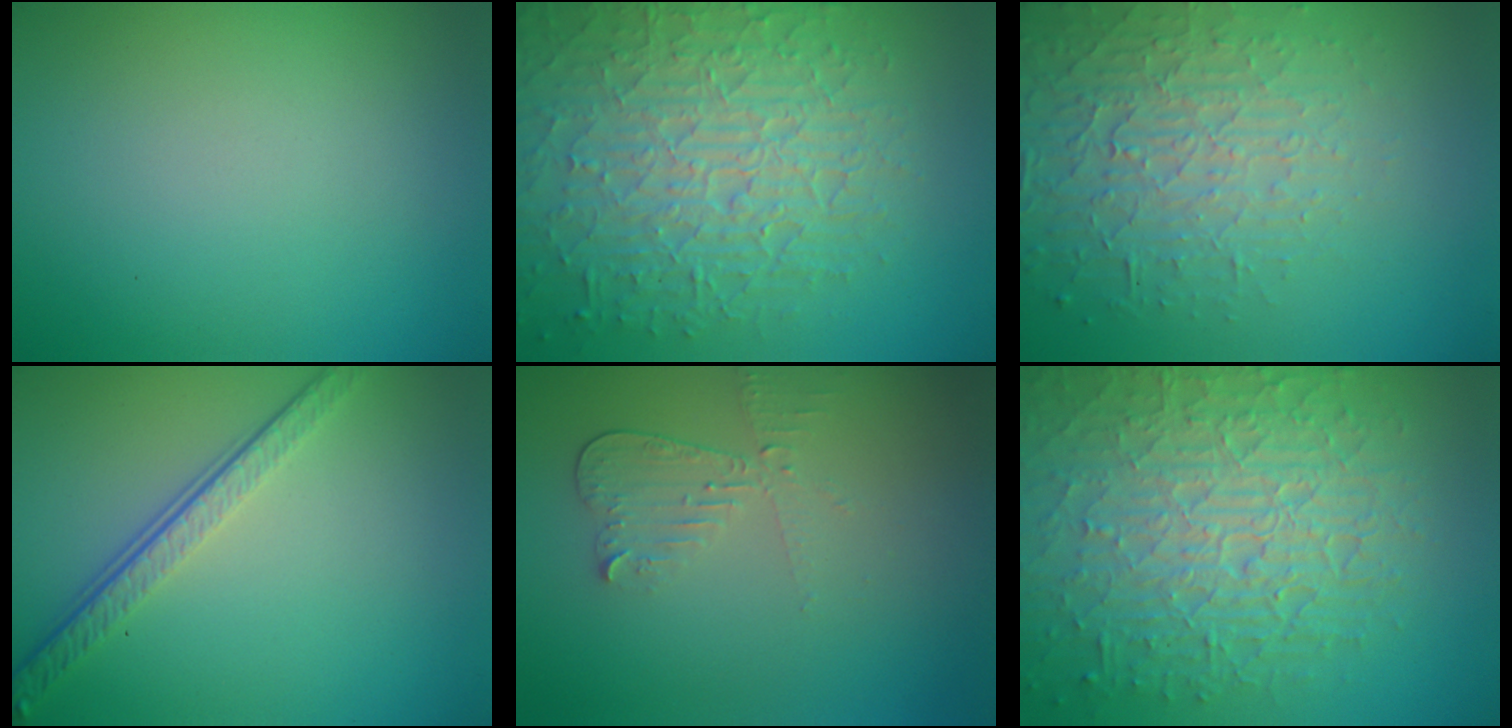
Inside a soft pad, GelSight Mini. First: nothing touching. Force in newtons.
{"total": 8.8, "press": 6.2, "slide": 6.2}
{"total": 4.7, "press": 4.1, "slide": 2.2}
{"total": 4.0, "press": 2.8, "slide": 2.9}
{"total": 2.0, "press": 1.9, "slide": 0.7}
{"total": 10.4, "press": 6.7, "slide": 8.0}